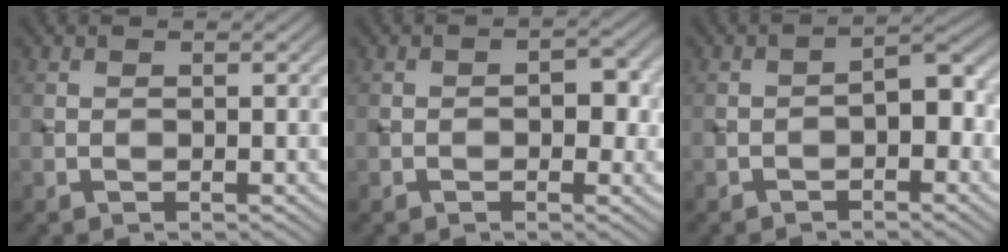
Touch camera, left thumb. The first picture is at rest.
{"total": 2.7, "force": [-0.3, 1.7, 2.1], "torque": [-0.027, -0.004, -0.007]}
{"total": 3.5, "force": [-1.4, 1.7, 2.7], "torque": [-0.033, 0.013, -0.028]}